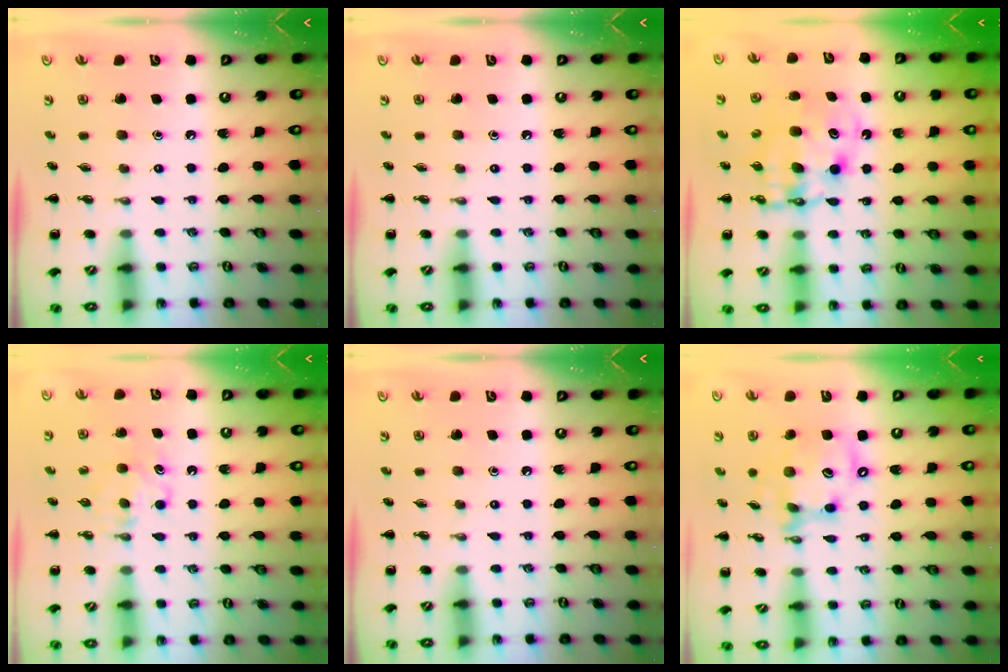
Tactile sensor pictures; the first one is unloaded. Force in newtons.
{"total": 0.0}
{"total": 9.5, "press": 9.2, "slide": 2.6}
{"total": 5.2, "press": 5.0, "slide": 1.6}
{"total": 0.0}
{"total": 13.4, "press": 13.1, "slide": 3.2}